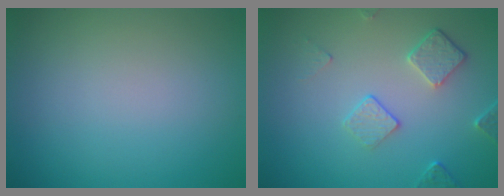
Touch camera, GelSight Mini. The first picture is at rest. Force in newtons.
{"total": 2.7, "press": 2.0, "slide": 1.7}